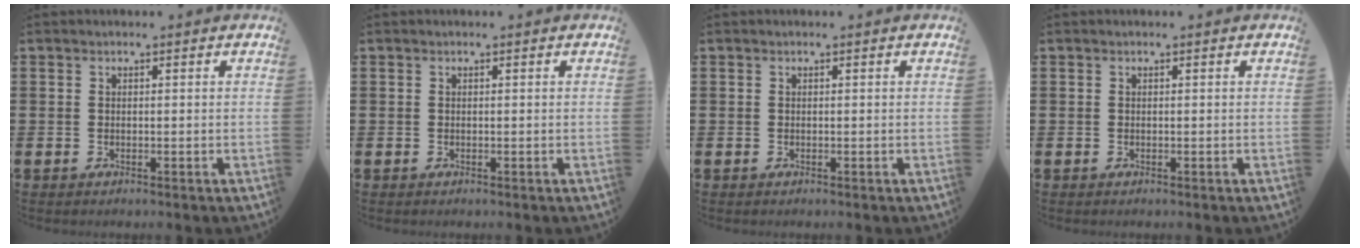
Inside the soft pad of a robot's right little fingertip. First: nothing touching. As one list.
[{"total": 0.0}, {"total": 0.0}, {"total": 0.0}]